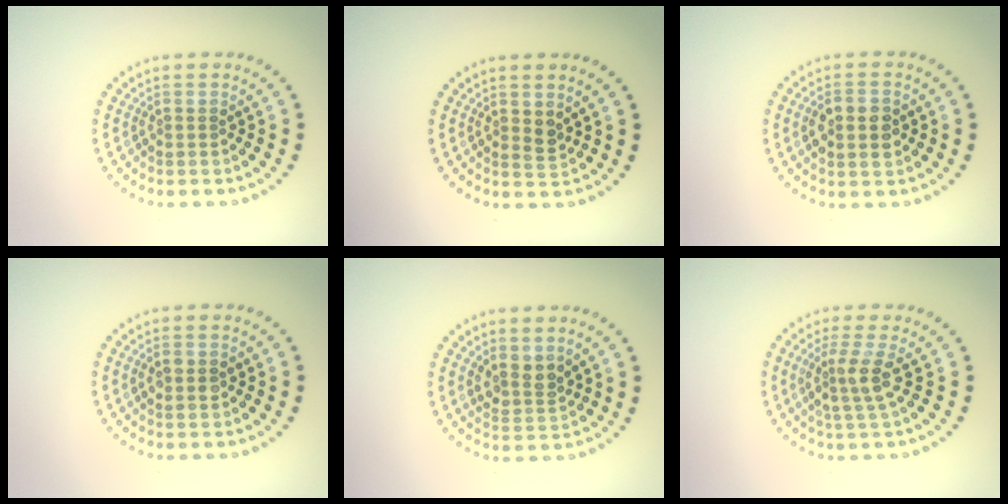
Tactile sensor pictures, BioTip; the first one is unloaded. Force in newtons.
{"total": 1.1, "press": 1.0, "slide": 0.5}
{"total": 3.6, "press": 3.5, "slide": 0.3}
{"total": 1.3, "press": 1.3, "slide": 0.1}
{"total": 2.3, "press": 1.9, "slide": 1.3}
{"total": 2.8, "press": 2.1, "slide": 1.8}